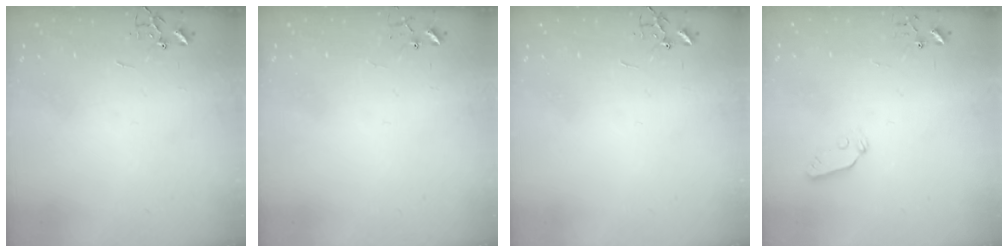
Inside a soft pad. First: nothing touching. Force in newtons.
{"total": 6.1, "press": 6.0, "slide": 0.4}
{"total": 0.0}
{"total": 4.3, "press": 4.3, "slide": 0.3}